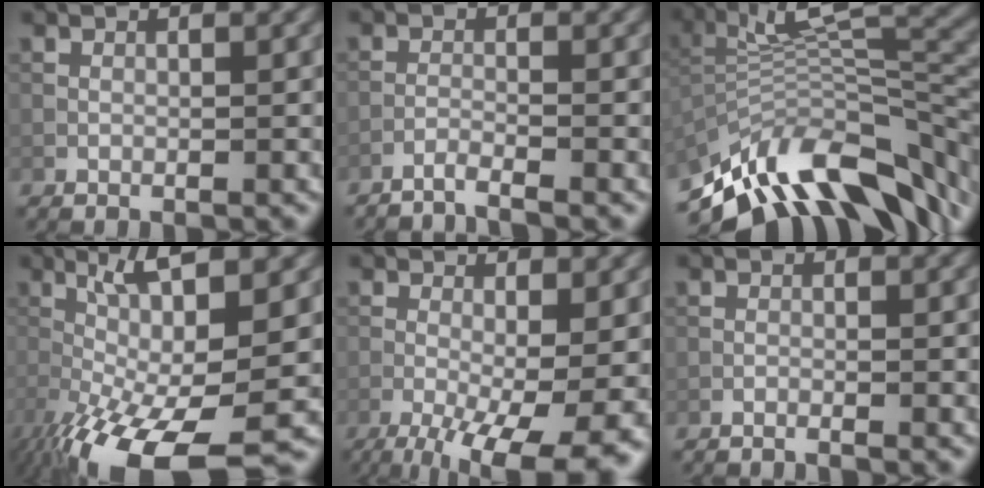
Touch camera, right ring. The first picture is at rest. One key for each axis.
{"total": 1.5, "fx": -1.3, "fy": 0.1, "fz": 0.7, "tx": -0.011, "ty": 0.003, "tz": -0.036}
{"total": 12.8, "fx": -5.7, "fy": 5.0, "fz": 10.3, "tx": -0.196, "ty": 0.023, "tz": -0.097}
{"total": 13.6, "fx": -4.1, "fy": 3.1, "fz": 12.6, "tx": -0.228, "ty": -0.008, "tz": -0.067}
{"total": 11.3, "fx": -4.6, "fy": 3.7, "fz": 9.6, "tx": -0.162, "ty": -0.022, "tz": -0.064}
{"total": 0.9, "fx": -0.8, "fy": 0.0, "fz": 0.3, "tx": -0.012, "ty": 0.001, "tz": -0.019}